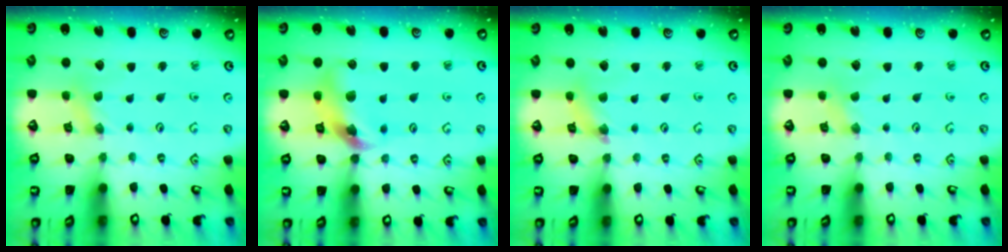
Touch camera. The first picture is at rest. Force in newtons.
{"total": 11.7, "press": 11.6, "slide": 1.7}
{"total": 3.0, "press": 3.0, "slide": 0.4}
{"total": 0.0}